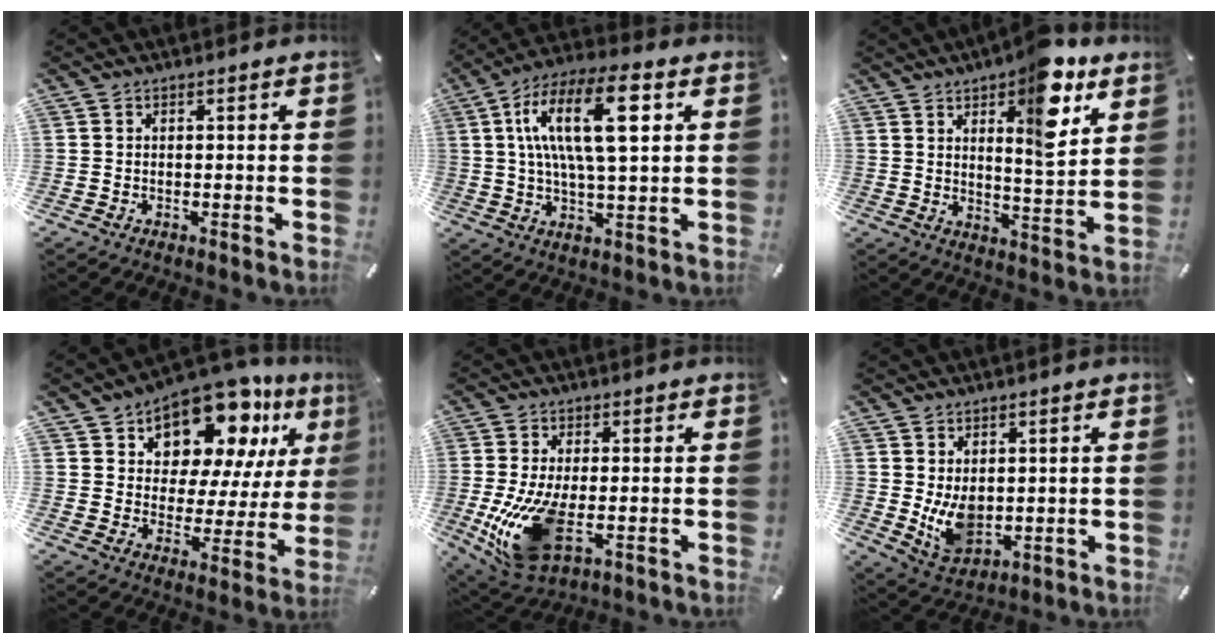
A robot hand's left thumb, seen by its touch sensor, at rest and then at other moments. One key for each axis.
{"total": 17.3, "fx": 4.9, "fy": 5.9, "fz": 15.5, "tx": -0.302, "ty": -0.001, "tz": 0.072}
{"total": 13.8, "fx": 8.0, "fy": 4.7, "fz": 10.1, "tx": -0.131, "ty": -0.049, "tz": 0.127}
{"total": 14.5, "fx": 10.9, "fy": 7.5, "fz": 5.8, "tx": -0.100, "ty": -0.093, "tz": 0.192}
{"total": 15.3, "fx": -1.9, "fy": 7.4, "fz": 13.3, "tx": -0.270, "ty": -0.029, "tz": -0.023}
{"total": 7.7, "fx": 0.9, "fy": 5.6, "fz": 5.2, "tx": -0.110, "ty": -0.010, "tz": 0.020}